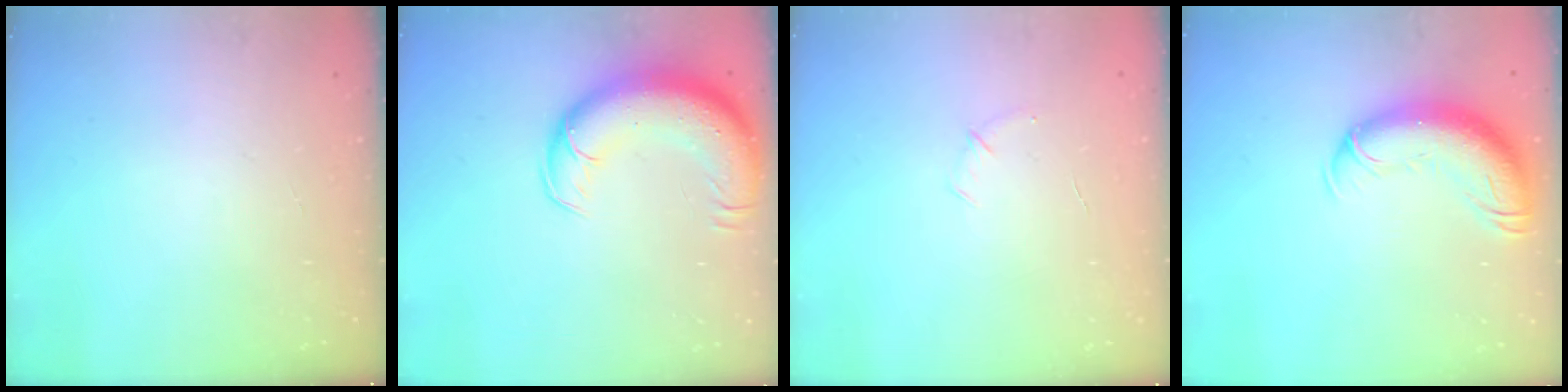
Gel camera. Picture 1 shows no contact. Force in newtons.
{"total": 16.2, "press": 15.7, "slide": 3.9}
{"total": 5.0, "press": 4.9, "slide": 1.3}
{"total": 15.2, "press": 14.8, "slide": 3.6}